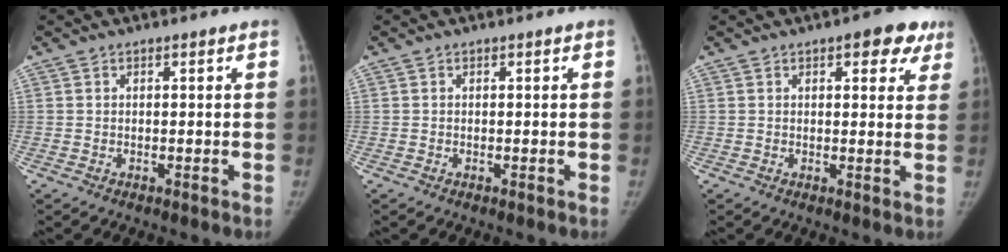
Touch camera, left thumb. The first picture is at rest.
{"total": 0.0}
{"total": 6.9, "force": [3.9, 3.1, 4.8], "torque": [-0.024, -0.010, 0.040]}